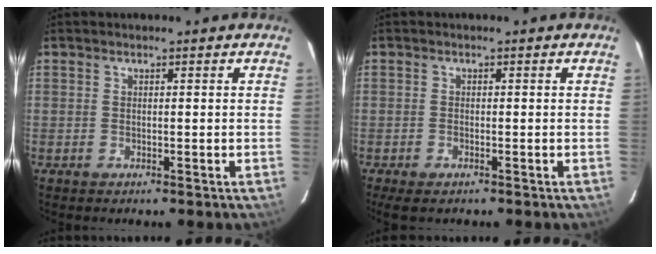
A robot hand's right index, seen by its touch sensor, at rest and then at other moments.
{"total": 2.8, "force": [-2.0, 1.0, 1.6], "torque": [-0.036, -0.008, -0.027]}